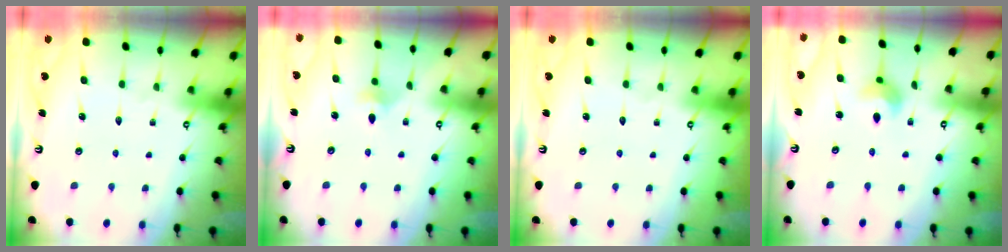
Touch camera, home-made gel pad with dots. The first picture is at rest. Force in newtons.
{"total": 4.7, "press": 4.6, "slide": 0.7}
{"total": 0.0}
{"total": 5.2, "press": 5.2, "slide": 0.4}